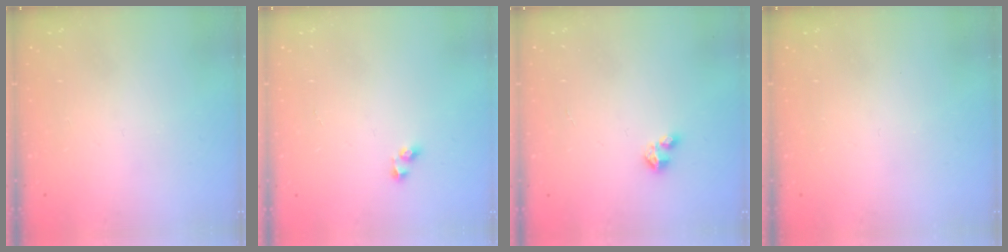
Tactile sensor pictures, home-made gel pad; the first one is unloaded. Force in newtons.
{"total": 2.7, "press": 2.6, "slide": 0.6}
{"total": 2.1, "press": 2.1, "slide": 0.2}
{"total": 0.0}